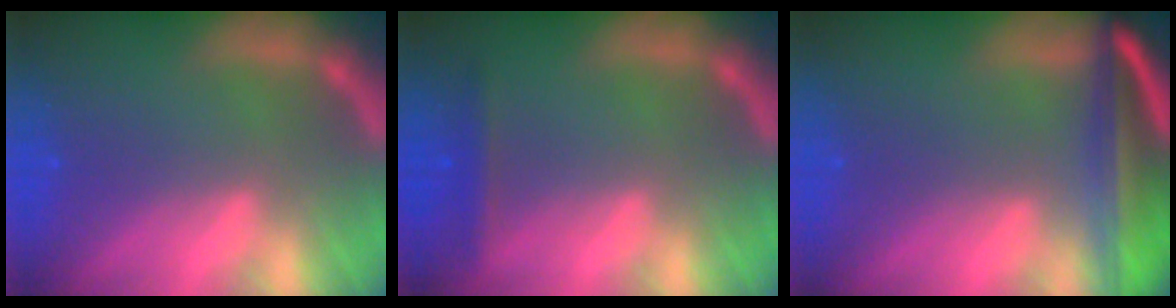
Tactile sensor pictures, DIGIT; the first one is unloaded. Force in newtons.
{"total": 1.9}
{"total": 10.0}